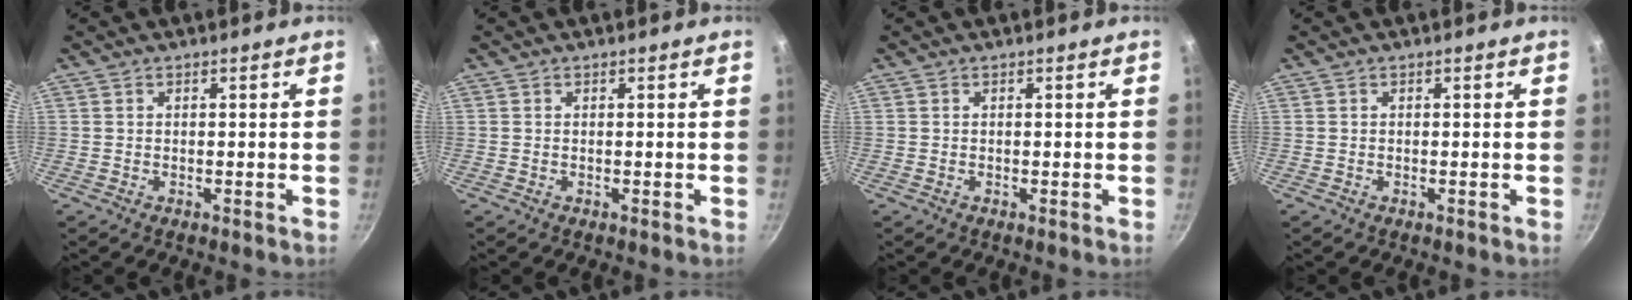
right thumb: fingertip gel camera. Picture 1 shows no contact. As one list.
[{"total": 0.0}, {"total": 0.0}, {"total": 0.0}]